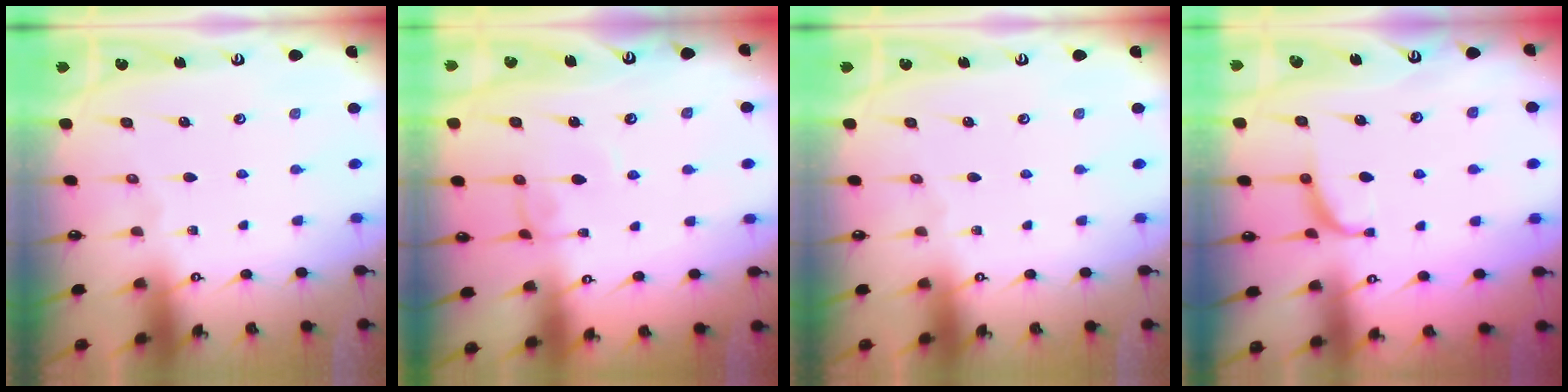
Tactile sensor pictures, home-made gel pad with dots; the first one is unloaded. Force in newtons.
{"total": 2.3, "press": 2.3, "slide": 0.2}
{"total": 0.0}
{"total": 0.9, "press": 0.8, "slide": 0.4}